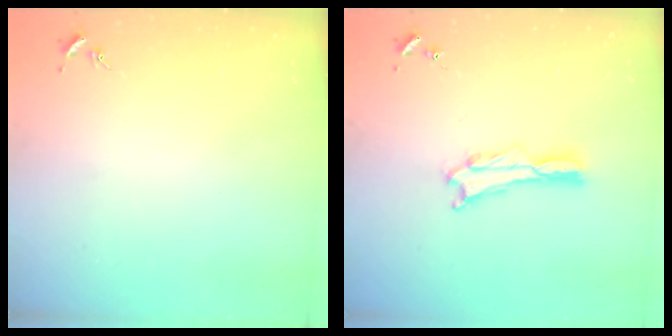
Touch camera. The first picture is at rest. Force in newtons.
{"total": 1.1, "press": 1.1, "slide": 0.2}